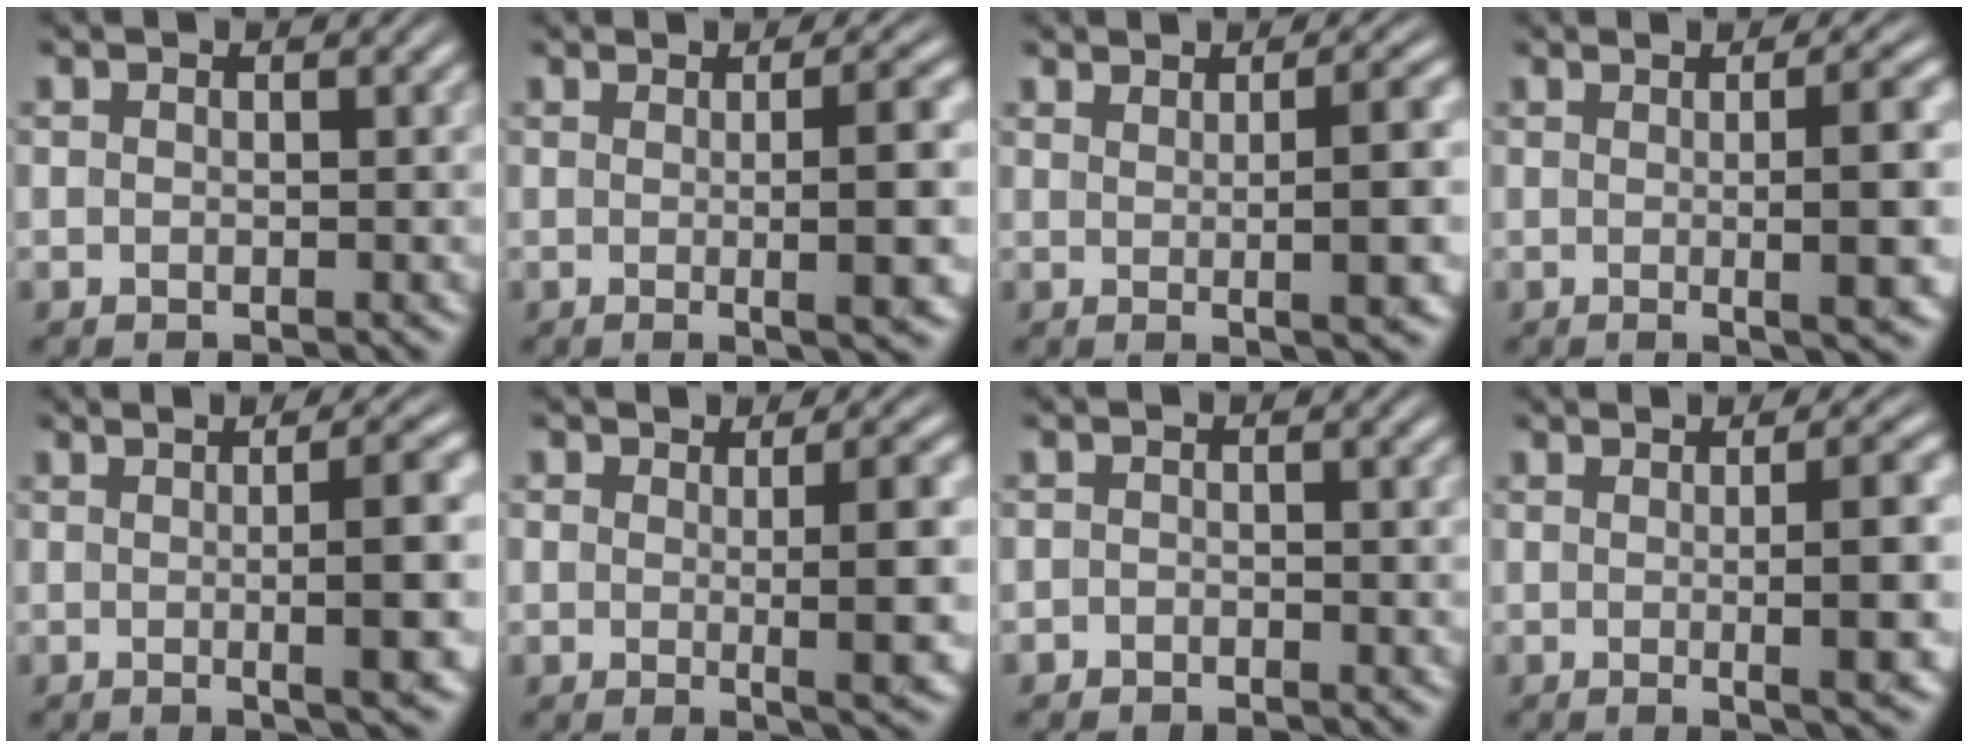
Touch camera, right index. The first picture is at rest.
{"total": 5.9, "force": [-0.1, 0.6, 5.9], "torque": [-0.068, 0.007, -0.005]}
{"total": 4.1, "force": [0.9, -0.1, 4.0], "torque": [-0.050, 0.005, 0.017]}
{"total": 7.0, "force": [0.5, 1.2, 6.9], "torque": [-0.075, 0.017, -0.001]}
{"total": 7.7, "force": [0.8, 1.6, 7.5], "torque": [-0.078, 0.024, 0.001]}
{"total": 4.3, "force": [0.2, 0.5, 4.3], "torque": [-0.054, -0.008, 0.006]}
{"total": 0.9, "force": [-0.8, 0.1, -0.2], "torque": [0.004, -0.010, -0.012]}
{"total": 6.3, "force": [0.2, 0.9, 6.2], "torque": [-0.070, 0.012, -0.002]}